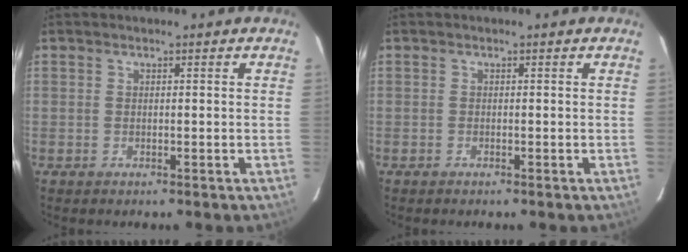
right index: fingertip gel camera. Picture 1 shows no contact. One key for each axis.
{"total": 0.0}